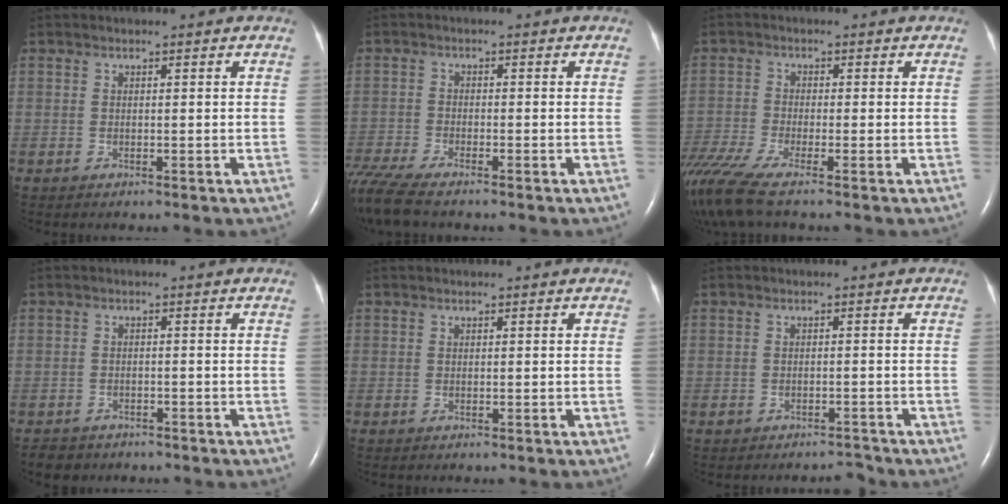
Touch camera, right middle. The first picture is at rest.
{"total": 8.5, "force": [-7.3, 0.9, 4.2], "torque": [-0.093, -0.020, -0.134]}
{"total": 8.4, "force": [-6.5, 0.3, 5.3], "torque": [-0.116, -0.024, -0.125]}
{"total": 3.4, "force": [-2.8, 1.9, 0.4], "torque": [-0.015, 0.001, -0.039]}
{"total": 0.0}
{"total": 1.7, "force": [-1.6, 0.7, 0.0], "torque": [-0.002, 0.002, -0.019]}